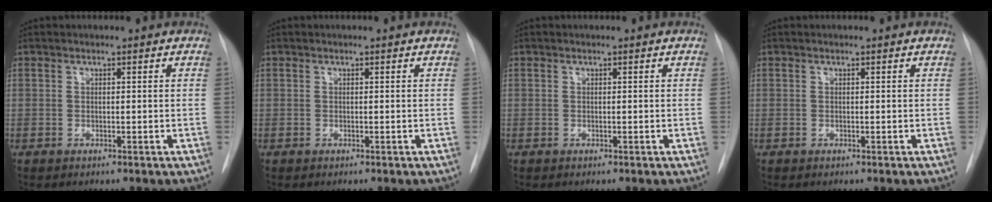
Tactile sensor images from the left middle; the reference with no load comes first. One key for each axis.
{"total": 0.0}
{"total": 0.0}
{"total": 0.0}